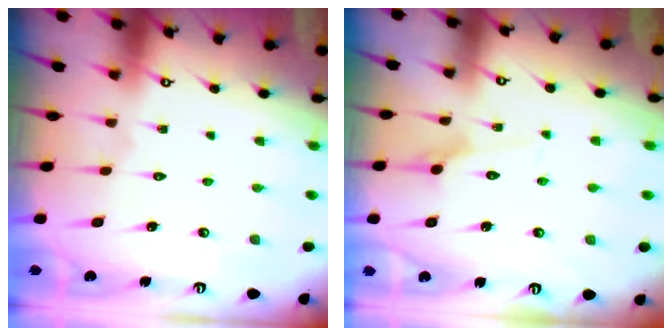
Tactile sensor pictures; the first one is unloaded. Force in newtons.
{"total": 3.3, "press": 3.3, "slide": 0.3}